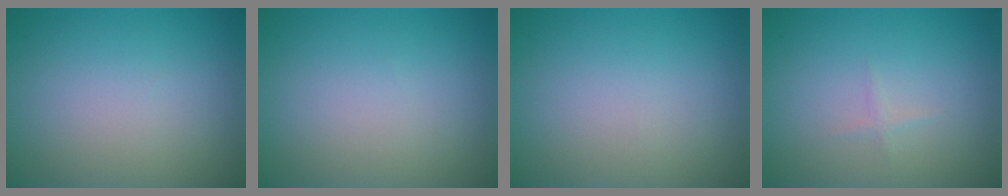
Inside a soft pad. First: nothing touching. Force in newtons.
{"total": 0.0}
{"total": 0.0}
{"total": 0.6, "press": 0.6, "slide": 0.0}